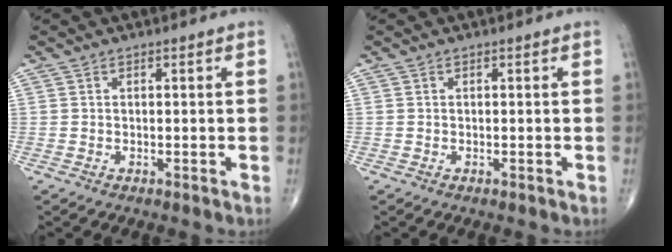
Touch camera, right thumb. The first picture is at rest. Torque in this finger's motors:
{"motor_torque": [-0.10, 0.00, 0.03, -0.06, 0.02]}